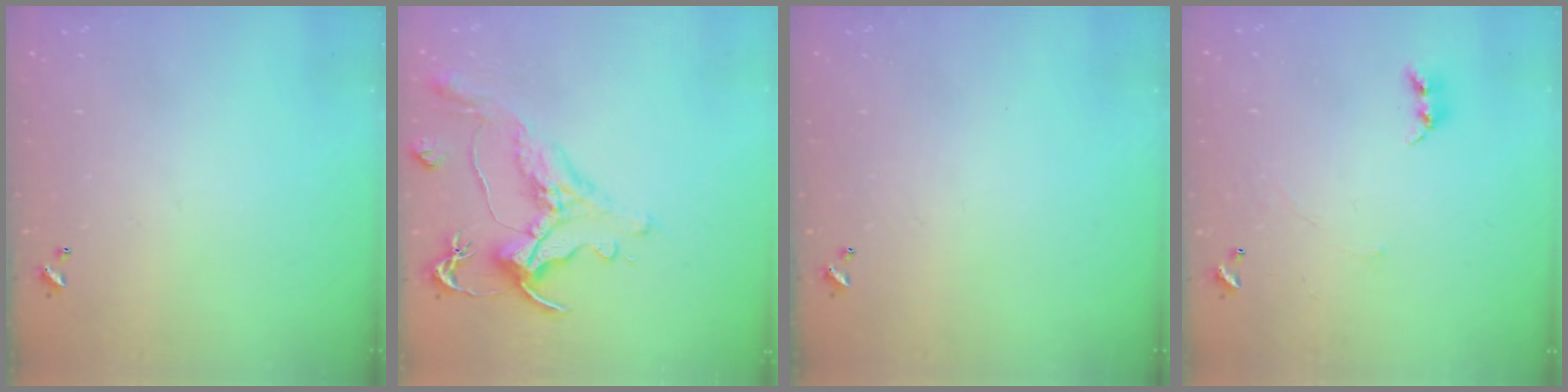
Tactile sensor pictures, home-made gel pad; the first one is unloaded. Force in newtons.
{"total": 1.5, "press": 0.4, "slide": 1.5}
{"total": 0.0}
{"total": 2.7, "press": 2.7, "slide": 0.3}